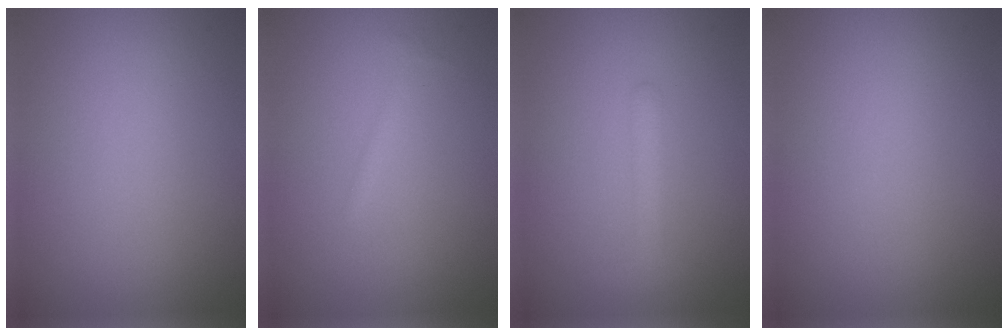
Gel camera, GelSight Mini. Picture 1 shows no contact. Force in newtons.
{"total": 0.6, "press": 0.6, "slide": 0.0}
{"total": 1.7, "press": 1.7, "slide": 0.1}
{"total": 0.0}